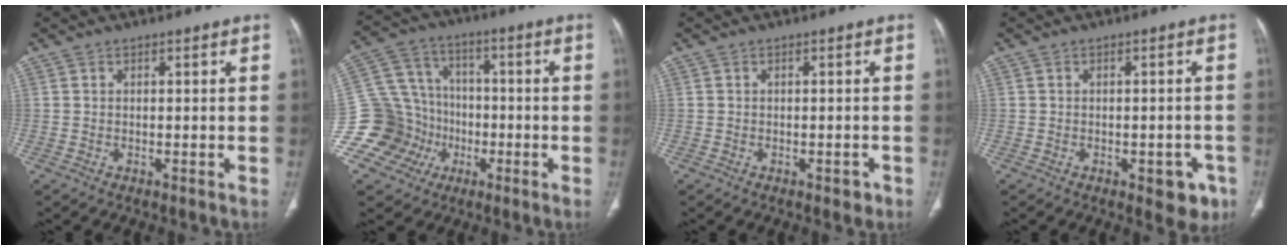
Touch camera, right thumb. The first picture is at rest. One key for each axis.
{"total": 16.5, "fx": -5.4, "fy": 14.8, "fz": 4.9, "tx": -0.079, "ty": 0.066, "tz": -0.085}
{"total": 1.4, "fx": -0.8, "fy": 0.8, "fz": 0.8, "tx": -0.003, "ty": 0.002, "tz": -0.008}
{"total": 5.5, "fx": -2.6, "fy": 2.9, "fz": 3.9, "tx": -0.016, "ty": 0.007, "tz": -0.027}